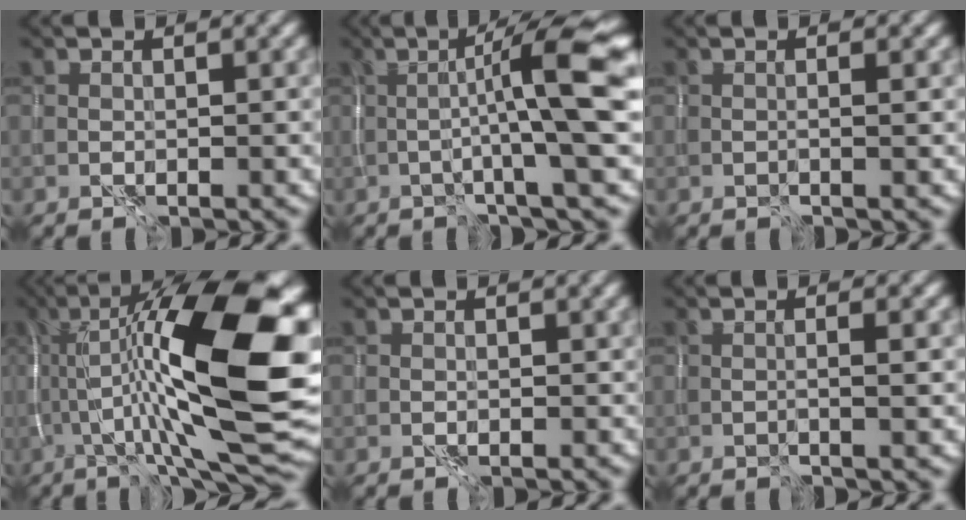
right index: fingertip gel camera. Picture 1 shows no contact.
{"total": 8.1, "force": [-0.1, 0.4, 8.1], "torque": [-0.123, 0.026, -0.006]}
{"total": 0.8, "force": [0.0, -0.1, 0.8], "torque": [-0.014, 0.000, -0.001]}
{"total": 18.4, "force": [0.3, 4.9, 17.7], "torque": [-0.284, 0.033, -0.003]}
{"total": 0.5, "force": [0.2, 0.5, 0.2], "torque": [0.000, 0.000, 0.006]}
{"total": 1.4, "force": [0.0, -0.1, 1.4], "torque": [-0.026, 0.001, -0.003]}